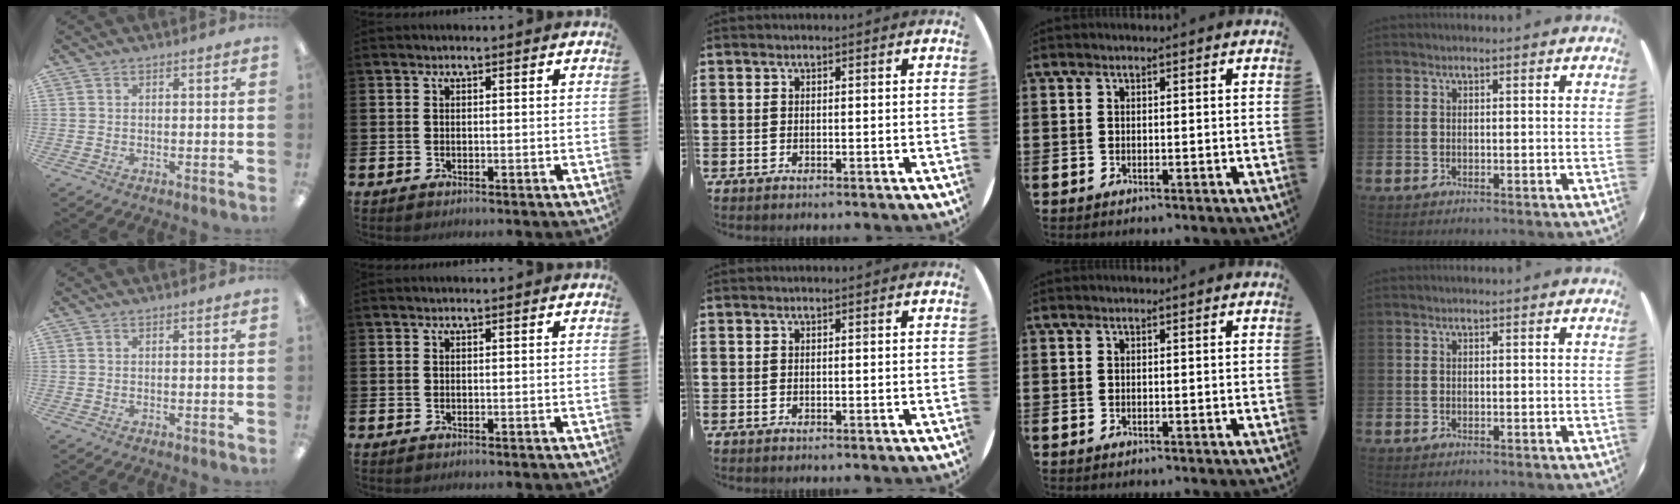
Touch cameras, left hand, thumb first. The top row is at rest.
{}